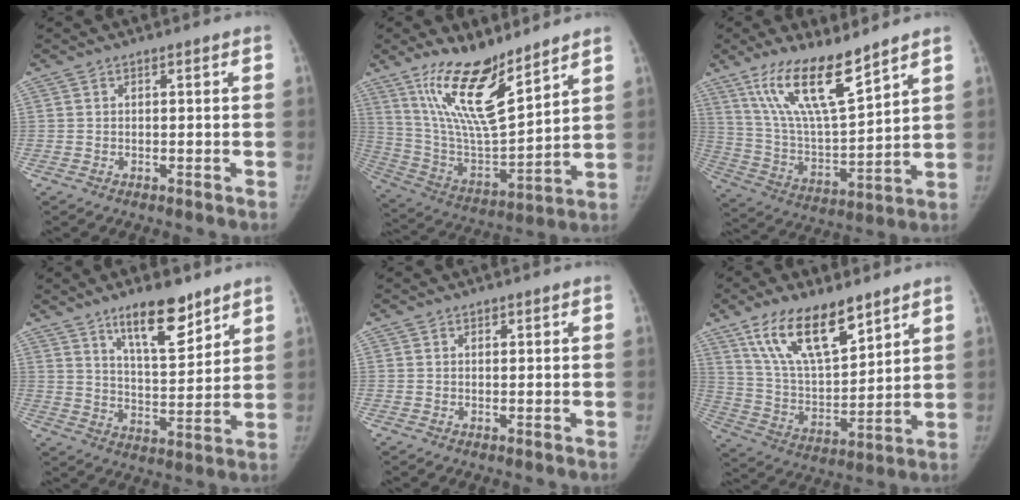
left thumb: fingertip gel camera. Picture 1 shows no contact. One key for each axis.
{"total": 18.4, "fx": 12.4, "fy": 5.3, "fz": 12.5, "tx": -0.200, "ty": -0.077, "tz": 0.244}
{"total": 16.7, "fx": 11.3, "fy": 4.1, "fz": 11.6, "tx": -0.194, "ty": -0.062, "tz": 0.227}
{"total": 12.7, "fx": 8.6, "fy": 4.3, "fz": 8.3, "tx": -0.108, "ty": -0.059, "tz": 0.147}
{"total": 0.8, "fx": 0.5, "fy": 0.6, "fz": 0.3, "tx": 0.001, "ty": -0.003, "tz": 0.006}
{"total": 17.4, "fx": 11.0, "fy": 7.1, "fz": 11.5, "tx": -0.170, "ty": -0.053, "tz": 0.214}